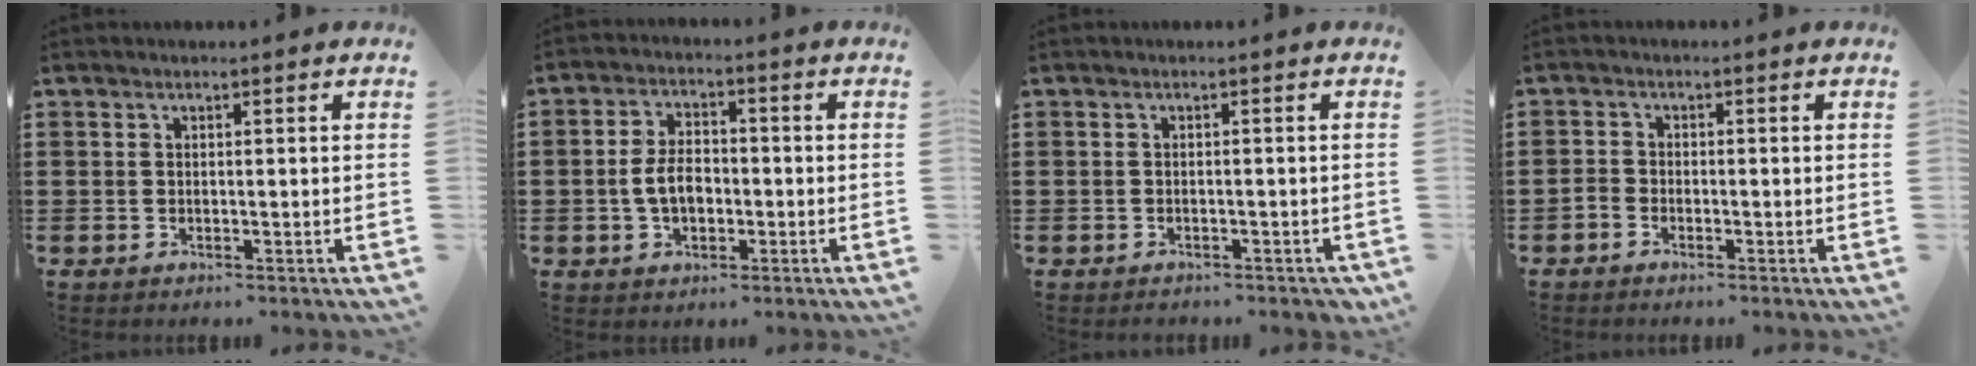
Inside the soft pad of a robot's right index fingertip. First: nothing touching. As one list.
[{"total": 5.2, "force": [-0.9, 3.1, 4.1], "torque": [-0.090, 0.005, -0.020]}, {"total": 0.8, "force": [-0.7, 0.3, 0.0], "torque": [-0.003, -0.001, -0.016]}, {"total": 1.2, "force": [-1.0, 0.6, 0.3], "torque": [-0.009, 0.003, -0.021]}]